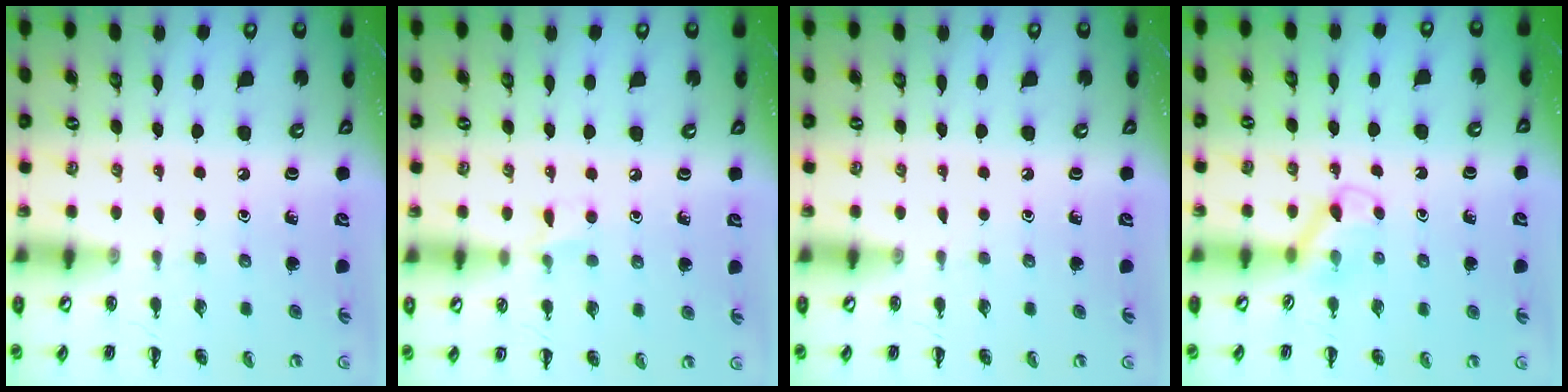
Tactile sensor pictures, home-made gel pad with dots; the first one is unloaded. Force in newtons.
{"total": 4.1, "press": 3.8, "slide": 1.4}
{"total": 0.0}
{"total": 2.9, "press": 2.7, "slide": 1.1}